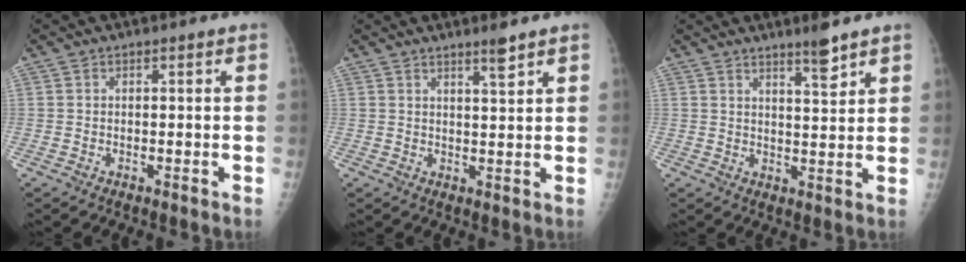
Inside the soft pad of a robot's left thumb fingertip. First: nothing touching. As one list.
[{"total": 2.9, "force": [2.4, 0.0, 1.8], "torque": [-0.028, -0.023, 0.040]}, {"total": 4.4, "force": [3.5, 0.3, 2.7], "torque": [-0.036, -0.033, 0.057]}]